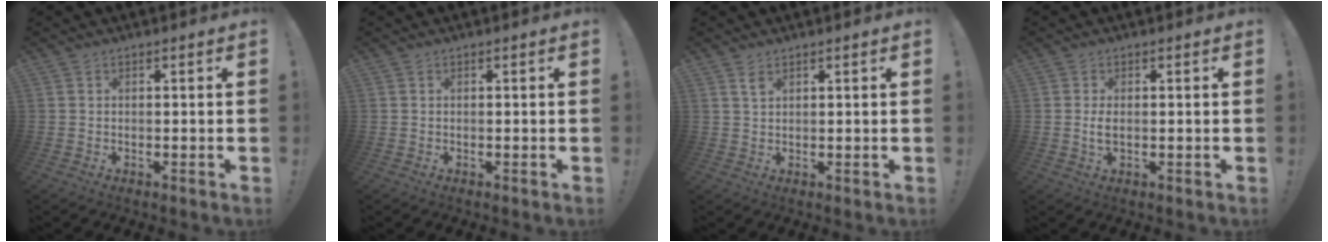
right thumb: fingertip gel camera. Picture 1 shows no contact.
{"total": 0.0}
{"total": 2.0, "force": [1.4, 0.9, 1.2], "torque": [-0.009, -0.007, 0.022]}
{"total": 2.4, "force": [-0.3, 1.1, 2.1], "torque": [-0.044, 0.001, -0.007]}